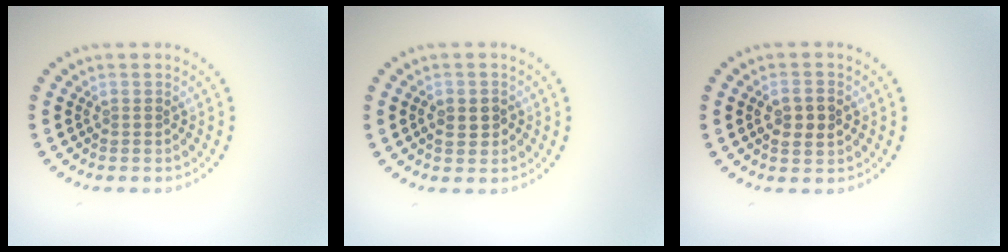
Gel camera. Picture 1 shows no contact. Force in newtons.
{"total": 2.2, "press": 2.2, "slide": 0.2}
{"total": 2.7, "press": 2.7, "slide": 0.3}